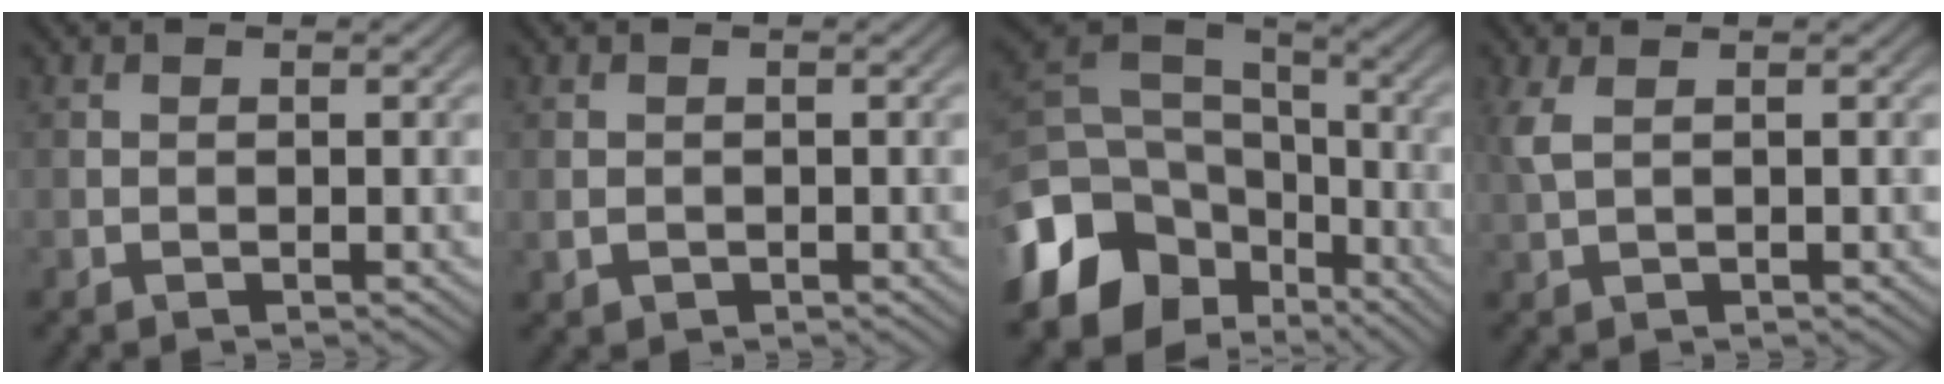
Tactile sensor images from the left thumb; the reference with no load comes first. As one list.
[{"total": 1.2, "force": [-0.3, 1.0, 0.5], "torque": [-0.013, -0.007, -0.004]}, {"total": 15.6, "force": [-7.2, 11.2, 8.2], "torque": [-0.224, -0.041, -0.125]}, {"total": 2.2, "force": [0.9, 0.5, 2.0], "torque": [-0.055, 0.009, 0.018]}]